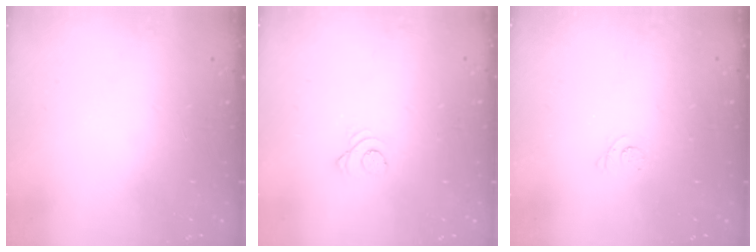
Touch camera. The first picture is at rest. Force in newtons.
{"total": 2.5, "press": 2.5, "slide": 0.2}
{"total": 2.3, "press": 2.3, "slide": 0.3}